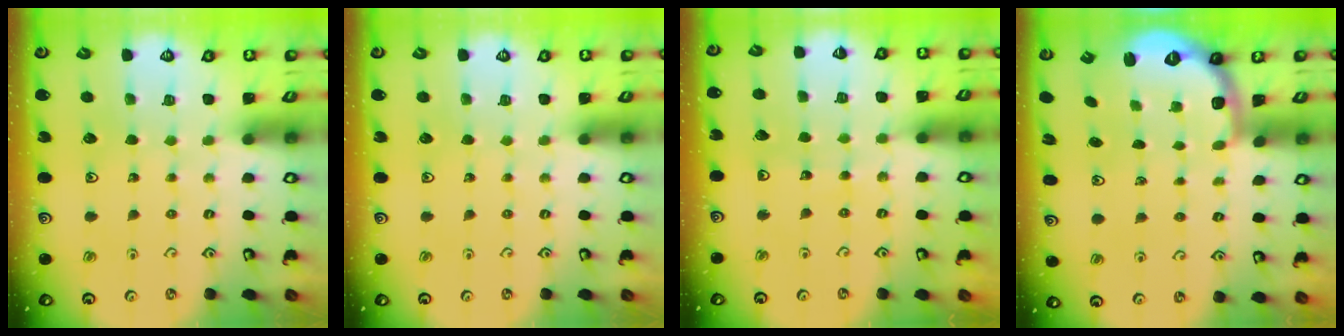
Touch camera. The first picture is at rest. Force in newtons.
{"total": 0.0}
{"total": 3.9, "press": 3.8, "slide": 0.2}
{"total": 2.5, "press": 1.9, "slide": 1.6}